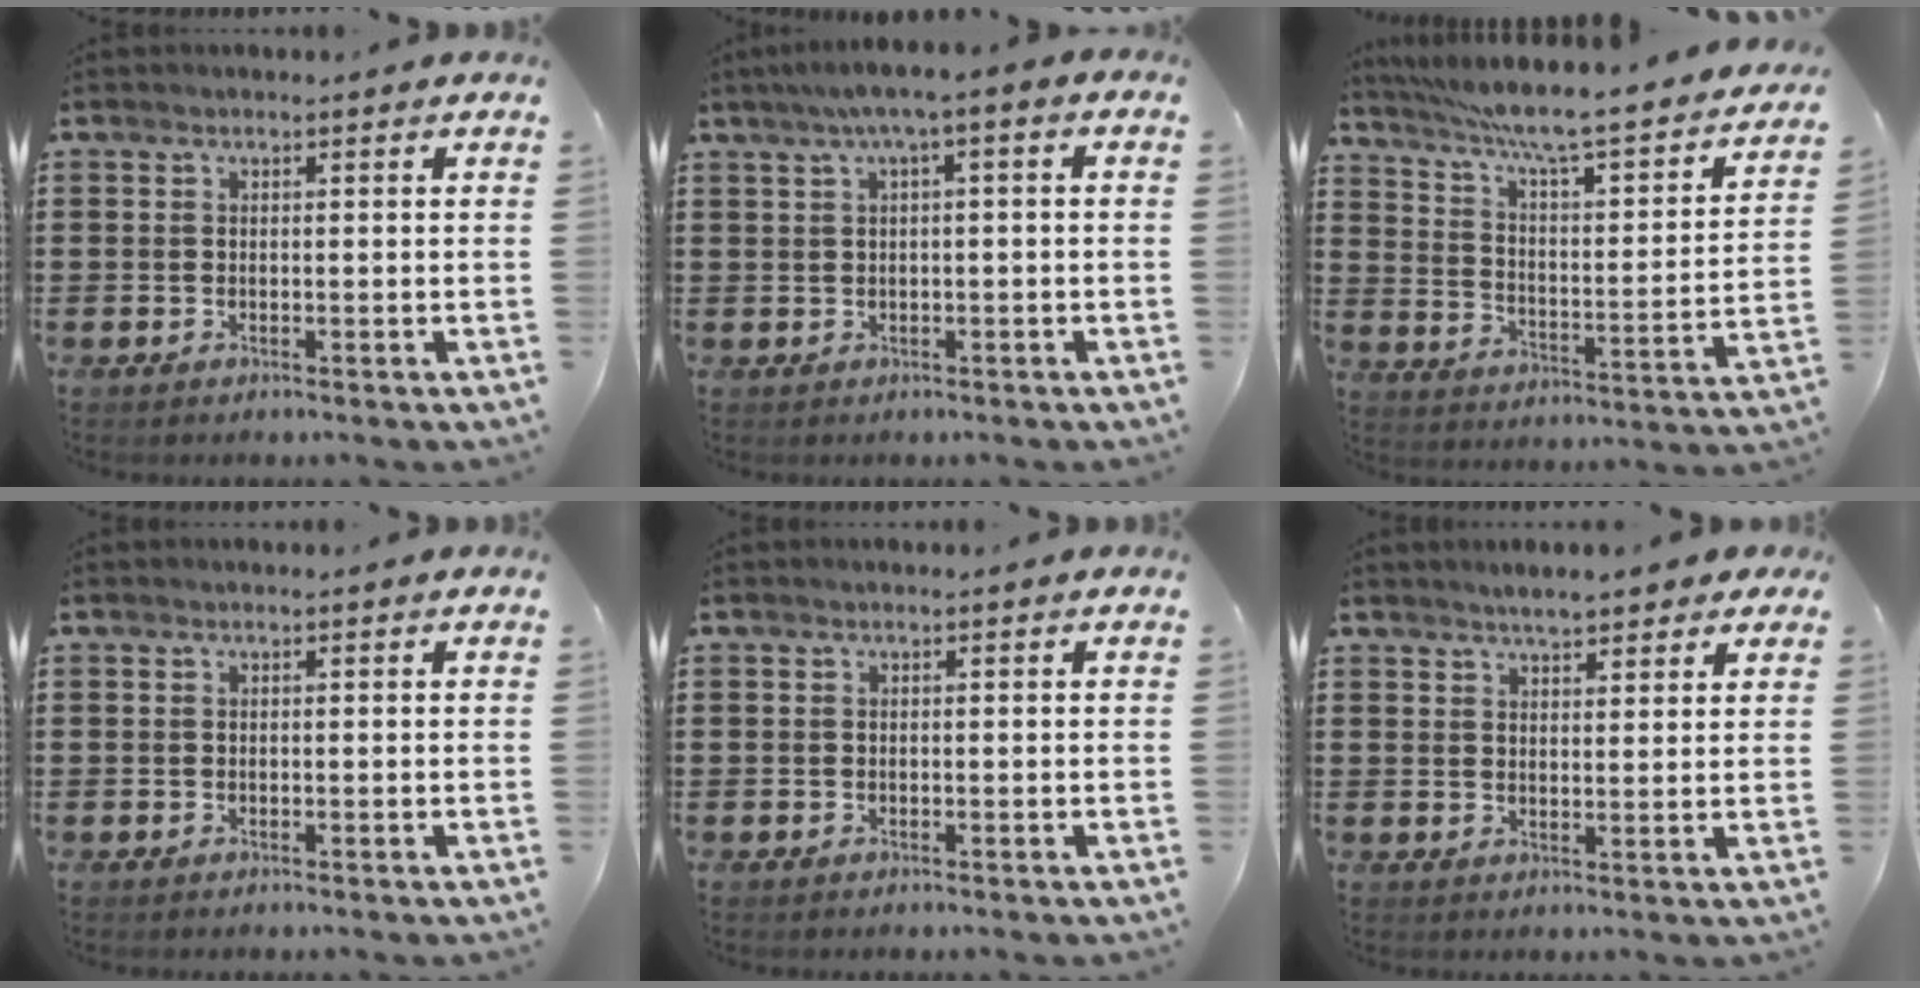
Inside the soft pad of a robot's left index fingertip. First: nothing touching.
{"total": 3.0, "force": [-0.2, 0.3, 3.0], "torque": [-0.053, 0.004, -0.008]}
{"total": 6.5, "force": [5.2, 0.1, 3.8], "torque": [-0.097, -0.048, 0.078]}
{"total": 0.0}
{"total": 0.0}
{"total": 3.5, "force": [3.1, 0.7, 1.5], "torque": [-0.037, 0.003, 0.057]}